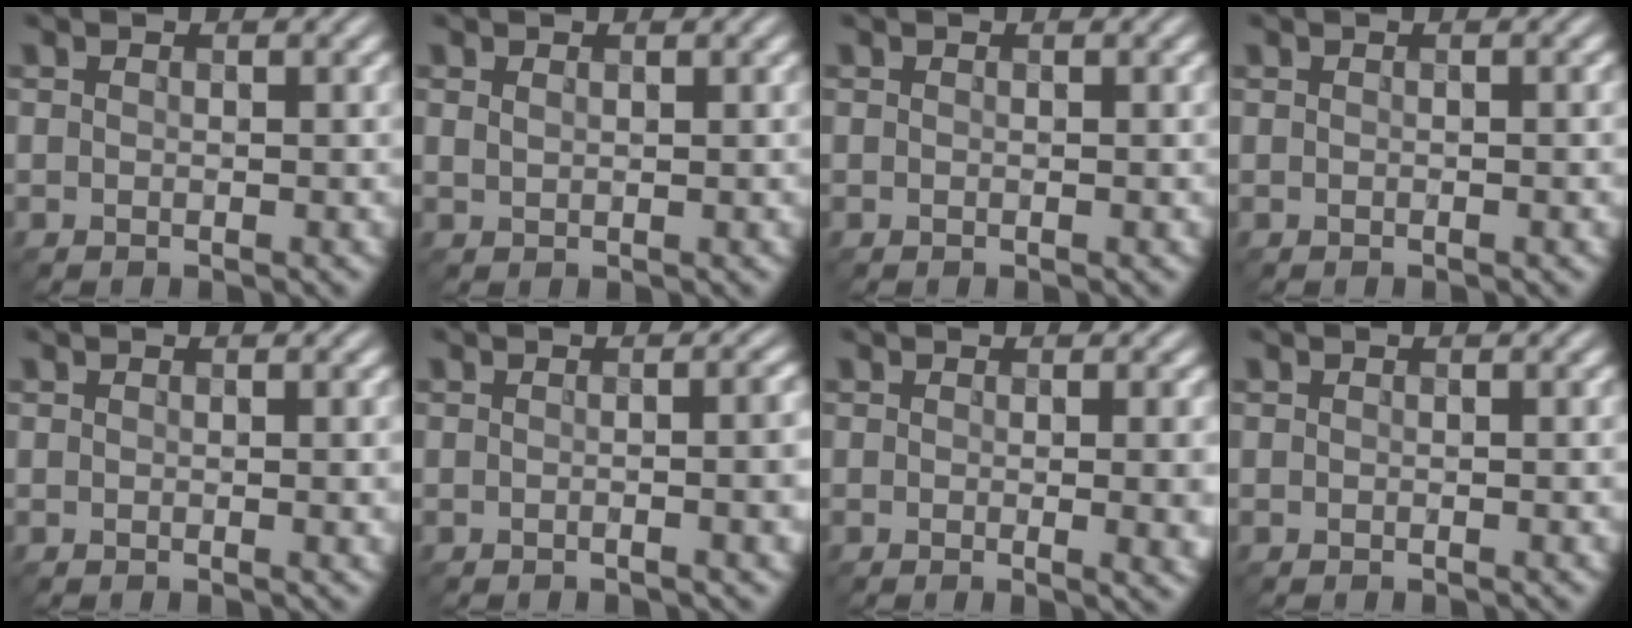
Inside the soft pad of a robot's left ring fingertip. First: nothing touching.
{"total": 0.7, "force": [0.5, 0.3, 0.4], "torque": [-0.012, 0.000, 0.011]}
{"total": 0.0}
{"total": 0.8, "force": [0.0, 0.2, 0.8], "torque": [-0.009, 0.001, -0.003]}
{"total": 1.6, "force": [0.4, 0.4, 1.5], "torque": [-0.016, 0.005, 0.006]}
{"total": 5.4, "force": [-0.3, 2.1, 5.0], "torque": [-0.030, 0.010, -0.006]}
{"total": 5.5, "force": [-0.2, 2.0, 5.1], "torque": [-0.041, -0.008, 0.006]}
{"total": 0.6, "force": [0.1, 0.1, 0.5], "torque": [-0.006, 0.003, 0.001]}